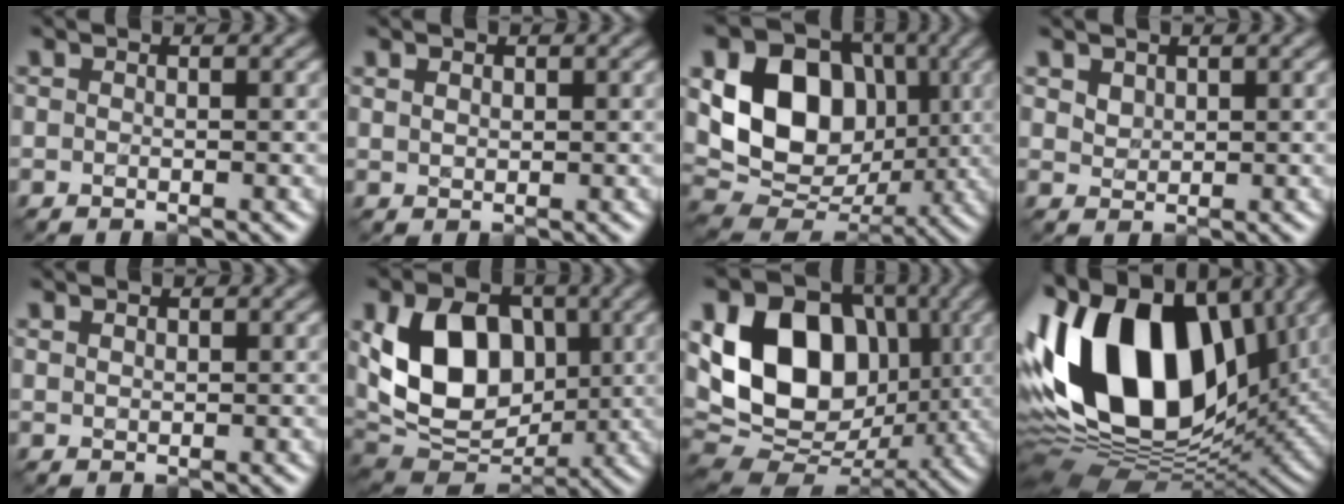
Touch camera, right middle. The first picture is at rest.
{"total": 0.9, "force": [0.5, 0.5, 0.5], "torque": [-0.011, 0.000, 0.013]}
{"total": 11.4, "force": [1.5, 8.8, 7.0], "torque": [-0.128, -0.006, 0.020]}
{"total": 1.2, "force": [0.8, 0.8, 0.5], "torque": [-0.010, 0.000, 0.018]}
{"total": 0.6, "force": [0.5, 0.3, 0.3], "torque": [-0.006, 0.000, 0.011]}
{"total": 10.6, "force": [1.3, 7.5, 7.4], "torque": [-0.139, -0.004, 0.021]}
{"total": 13.5, "force": [1.8, 10.2, 8.8], "torque": [-0.151, -0.001, 0.021]}
{"total": 18.7, "force": [4.0, 11.7, 14.1], "torque": [-0.289, 0.014, 0.055]}